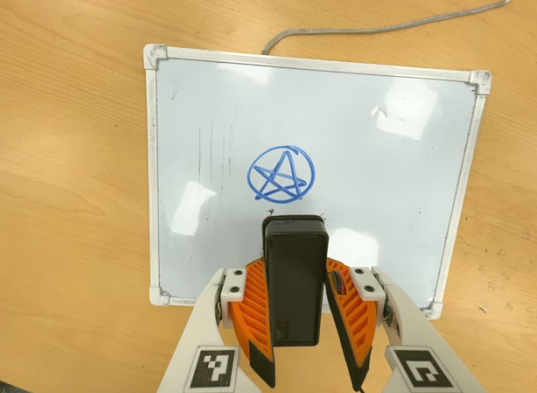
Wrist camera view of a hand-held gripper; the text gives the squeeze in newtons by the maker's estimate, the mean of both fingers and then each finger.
{"total": 6.1, "left": 5.0, "right": 7.3}